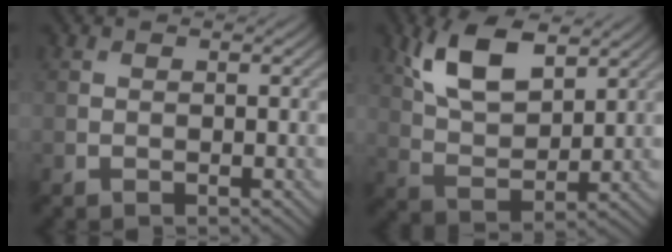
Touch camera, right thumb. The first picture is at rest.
{"total": 9.6, "force": [4.9, 4.6, 6.9], "torque": [-0.150, 0.003, 0.098]}